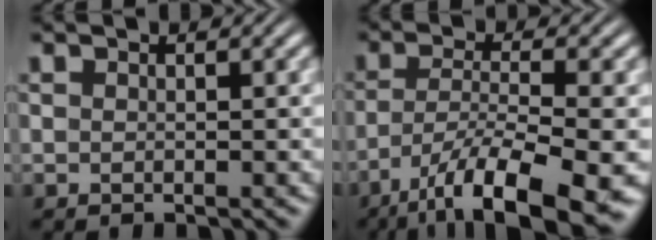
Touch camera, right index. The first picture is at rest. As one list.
[{"total": 9.6, "force": [-5.8, 2.9, 7.1], "torque": [-0.122, -0.036, -0.070]}]